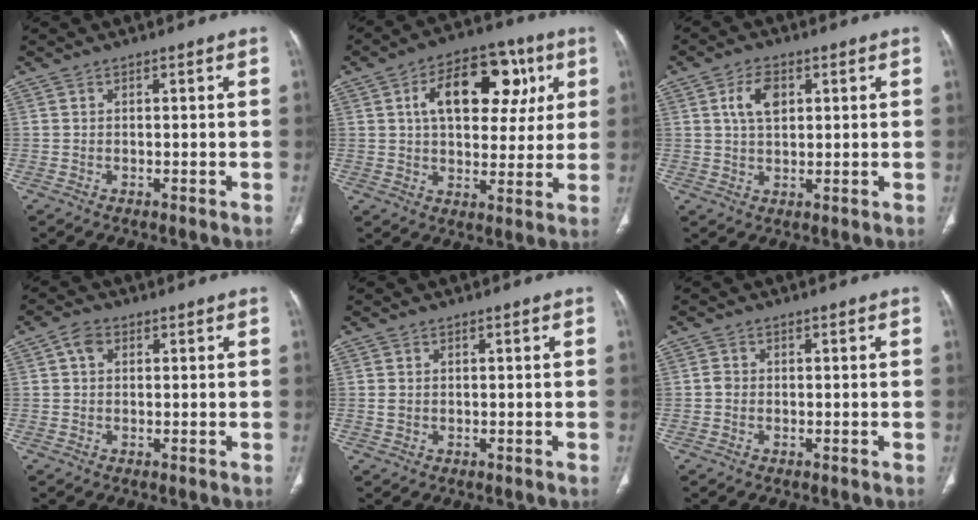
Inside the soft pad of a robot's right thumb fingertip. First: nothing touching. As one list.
[{"total": 17.9, "force": [5.7, 10.5, 13.4], "torque": [-0.152, 0.012, 0.083]}, {"total": 5.7, "force": [1.8, 3.4, 4.2], "torque": [-0.071, 0.000, 0.034]}, {"total": 2.9, "force": [0.9, 2.2, 1.8], "torque": [-0.027, 0.007, 0.015]}, {"total": 1.3, "force": [0.1, 1.1, 0.7], "torque": [-0.015, 0.003, 0.005]}, {"total": 1.2, "force": [-0.3, 1.0, 0.5], "torque": [-0.004, 0.004, -0.007]}]